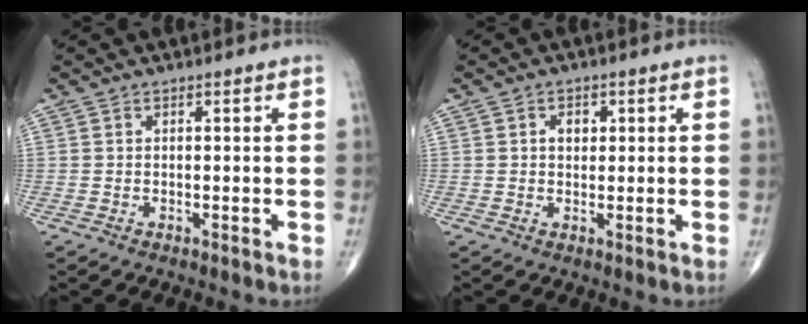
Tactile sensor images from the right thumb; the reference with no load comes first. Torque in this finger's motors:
{"motor_torque": [0.06, -0.02, 0.14, 0.02, 0.00]}